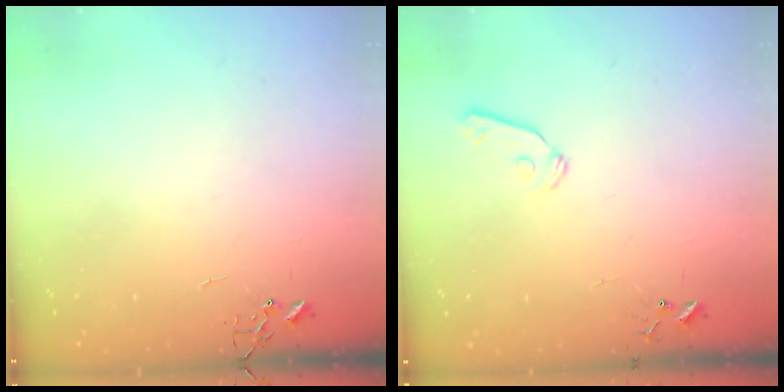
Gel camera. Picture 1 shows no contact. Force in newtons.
{"total": 7.3, "press": 7.3, "slide": 0.7}